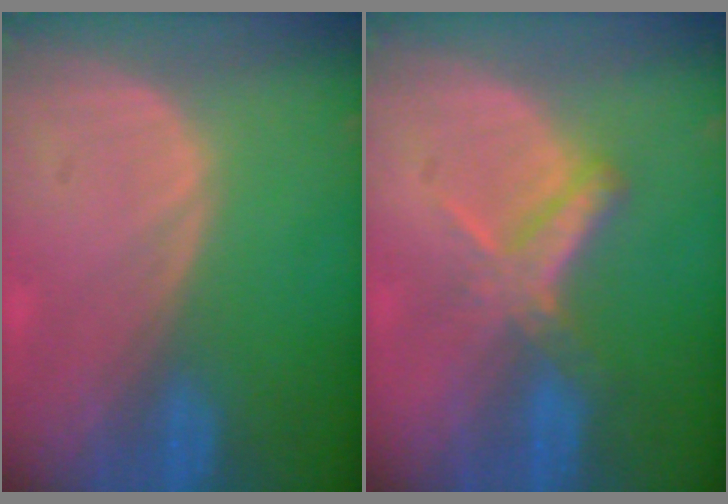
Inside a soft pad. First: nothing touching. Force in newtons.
{"total": 5.4, "press": 4.9, "slide": 2.2}